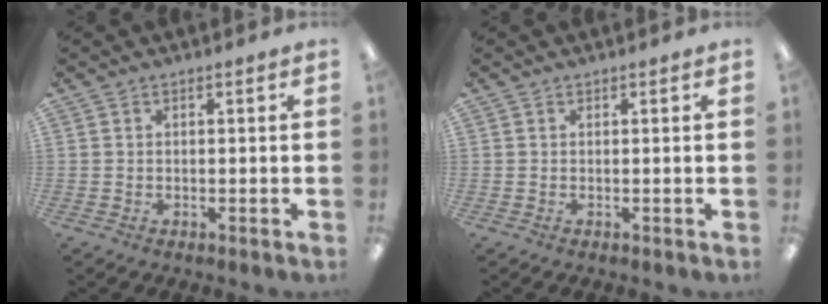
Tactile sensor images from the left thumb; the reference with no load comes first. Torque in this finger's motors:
{"motor_torque": [-0.51, 0.15, -0.57, 0.17, 0.00]}